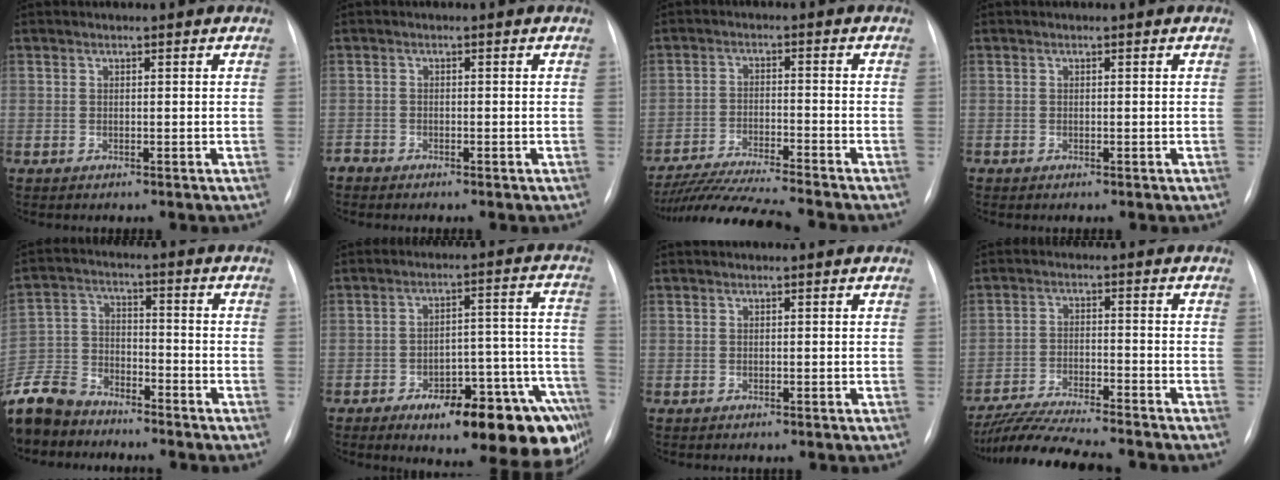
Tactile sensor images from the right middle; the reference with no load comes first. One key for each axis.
{"total": 1.1, "fx": -1.0, "fy": 0.4, "fz": 0.2, "tx": -0.006, "ty": -0.001, "tz": -0.017}
{"total": 13.1, "fx": -11.9, "fy": -0.9, "fz": 5.5, "tx": -0.091, "ty": -0.020, "tz": -0.196}
{"total": 0.0}
{"total": 13.5, "fx": -11.7, "fy": 5.7, "fz": 3.6, "tx": -0.096, "ty": 0.005, "tz": -0.219}
{"total": 21.3, "fx": -13.0, "fy": 6.3, "fz": 15.6, "tx": -0.106, "ty": 0.047, "tz": -0.167}
{"total": 0.0}
{"total": 13.4, "fx": -12.0, "fy": 0.7, "fz": 5.9, "tx": -0.105, "ty": -0.015, "tz": -0.194}